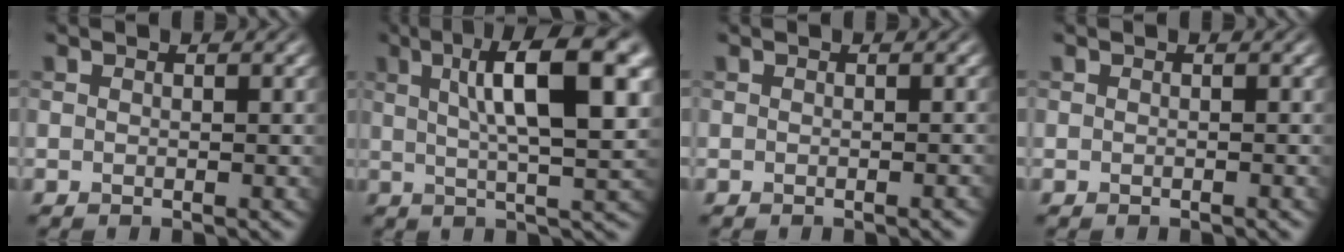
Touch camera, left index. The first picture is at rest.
{"total": 11.2, "force": [3.6, 2.8, 10.2], "torque": [-0.146, 0.011, 0.053]}
{"total": 0.6, "force": [-0.4, 0.1, 0.5], "torque": [-0.004, 0.002, -0.004]}
{"total": 0.0}